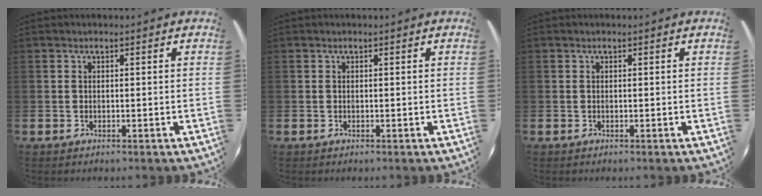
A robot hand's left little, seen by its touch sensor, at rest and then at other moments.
{"total": 0.0}
{"total": 0.0}